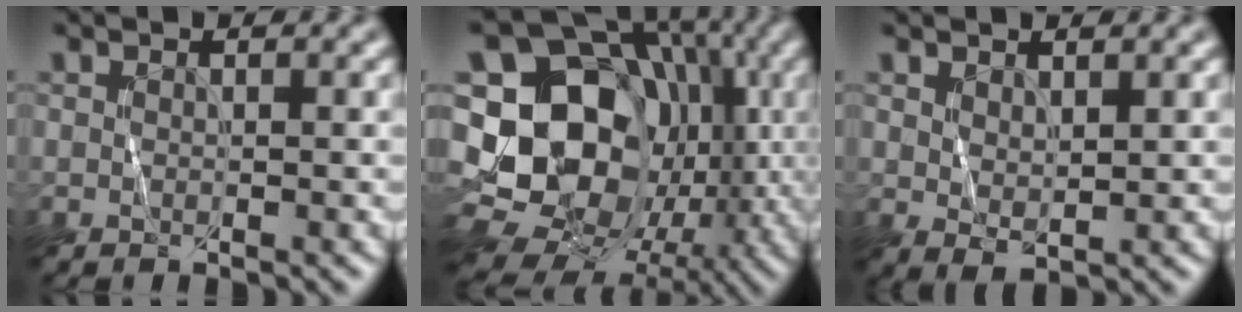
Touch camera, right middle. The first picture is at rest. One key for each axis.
{"total": 18.0, "fx": -0.8, "fy": 15.1, "fz": 9.7, "tx": -0.162, "ty": 0.008, "tz": -0.025}
{"total": 1.6, "fx": 1.0, "fy": 0.7, "fz": 1.1, "tx": -0.023, "ty": -0.006, "tz": 0.026}